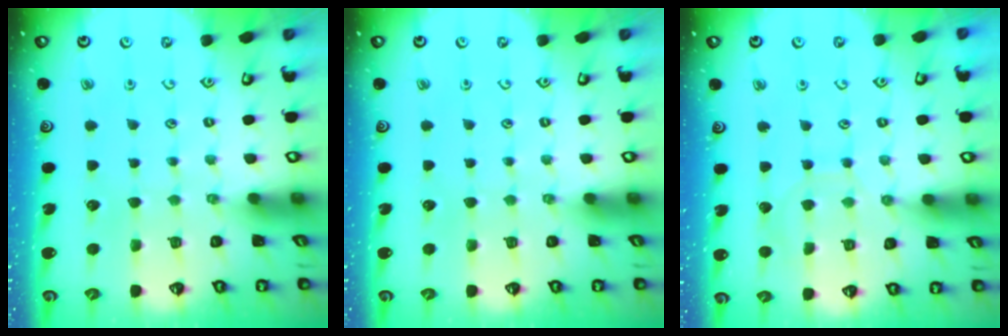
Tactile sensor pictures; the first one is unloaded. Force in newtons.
{"total": 0.0}
{"total": 5.6, "press": 5.6, "slide": 0.6}